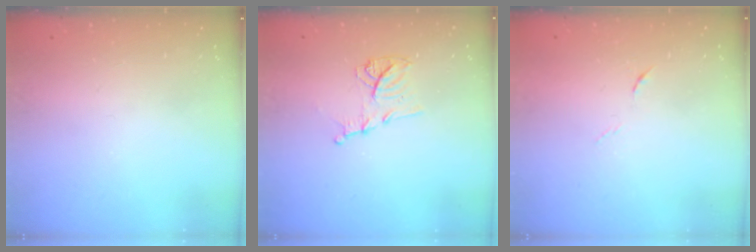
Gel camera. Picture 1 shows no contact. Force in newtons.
{"total": 10.3, "press": 10.3, "slide": 0.5}
{"total": 4.4, "press": 4.2, "slide": 1.3}